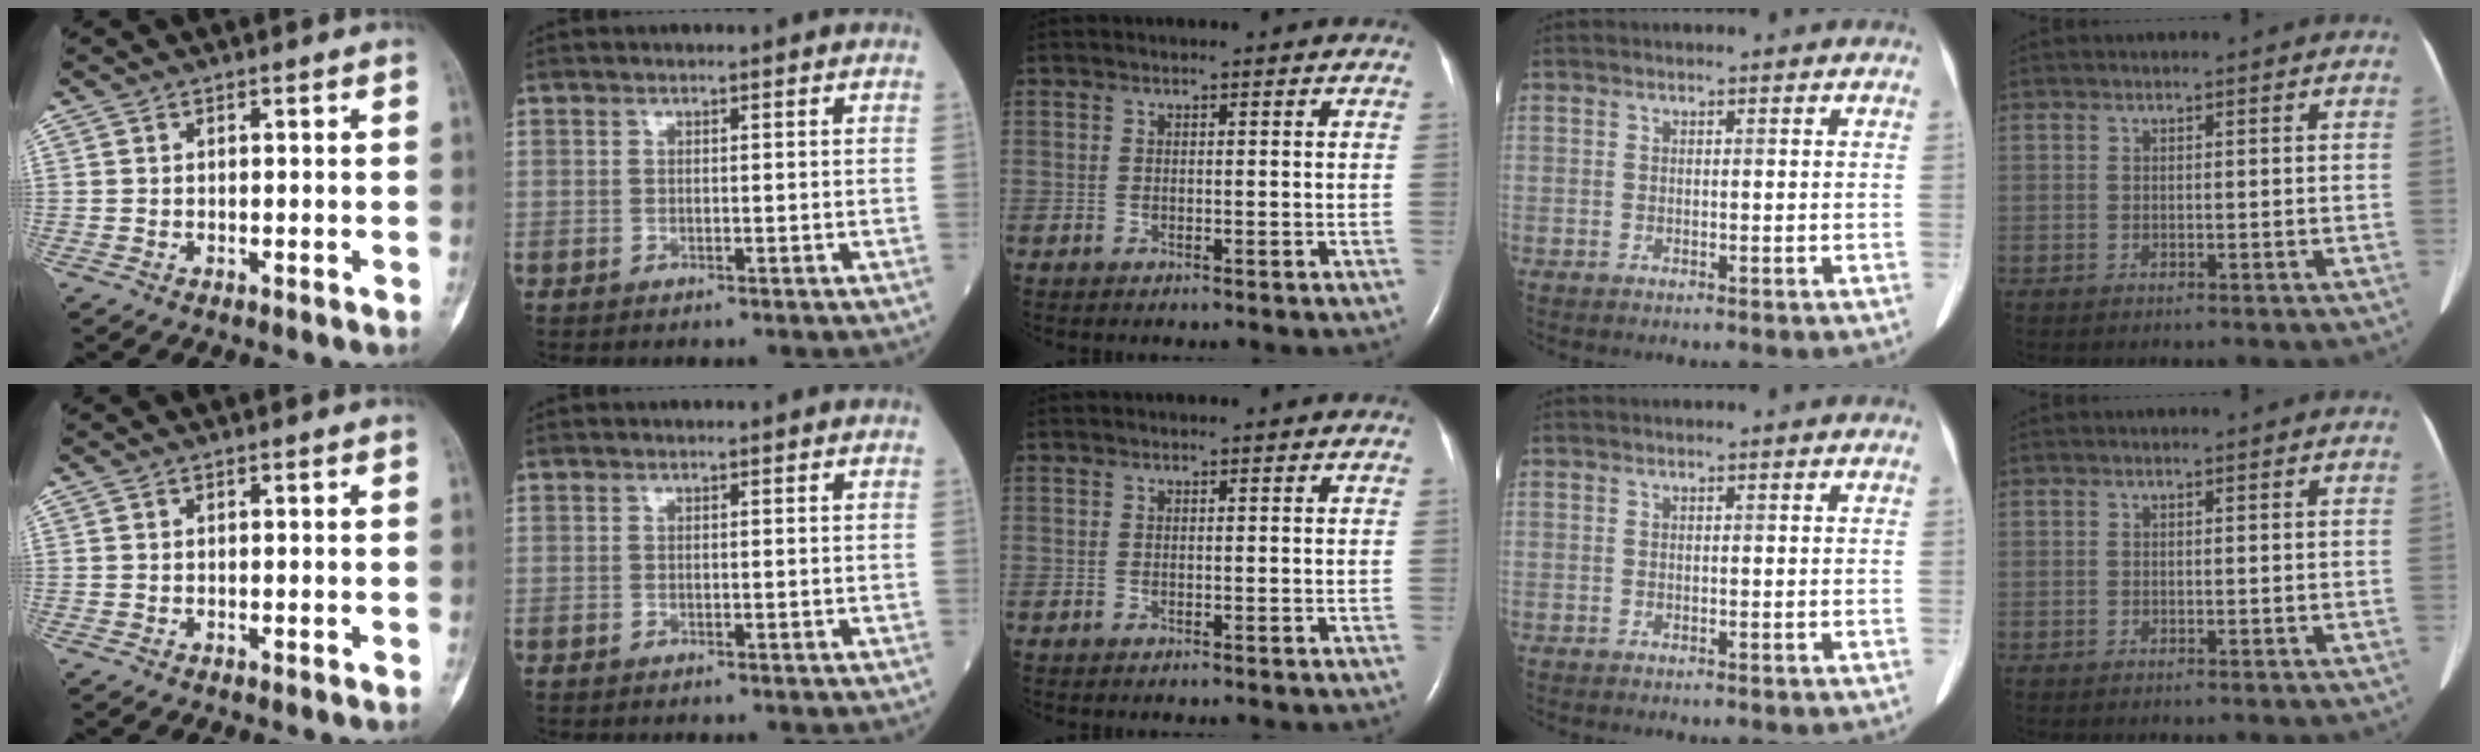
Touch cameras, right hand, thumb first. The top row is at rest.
{}